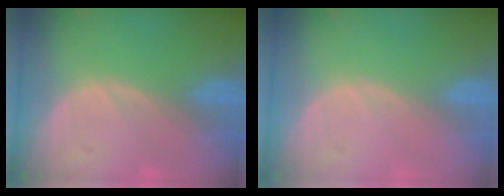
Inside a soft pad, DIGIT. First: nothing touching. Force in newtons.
{"total": 0.0}